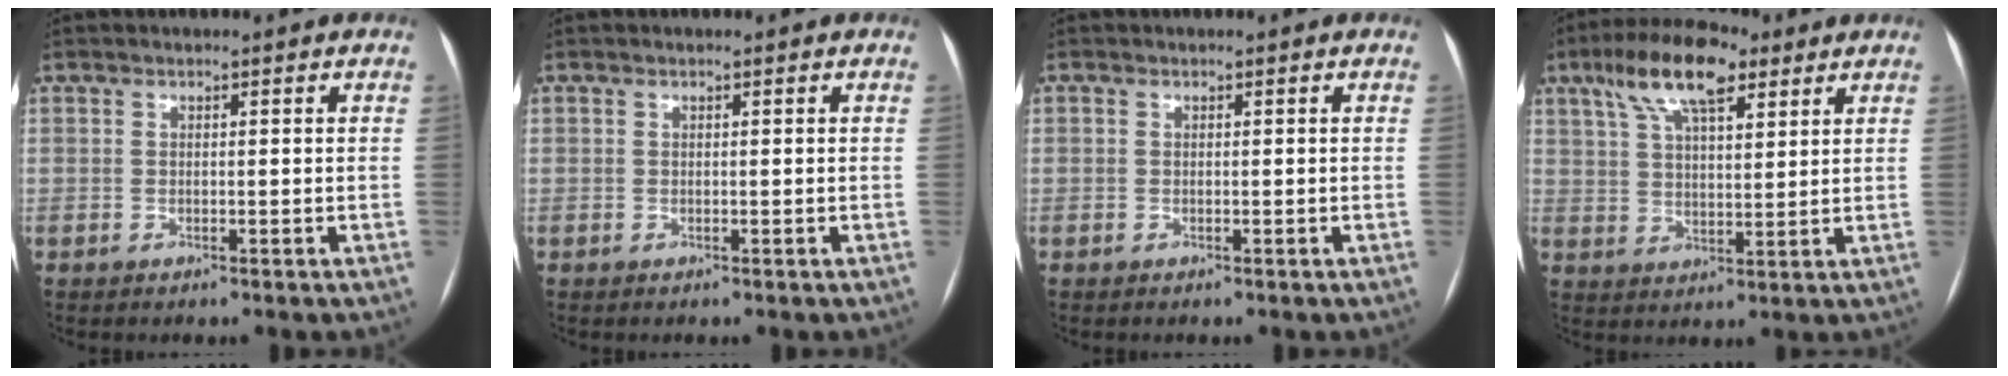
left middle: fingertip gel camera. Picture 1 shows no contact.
{"total": 0.0}
{"total": 0.0}
{"total": 12.0, "force": [7.0, 4.1, 8.8], "torque": [-0.165, 0.028, 0.124]}